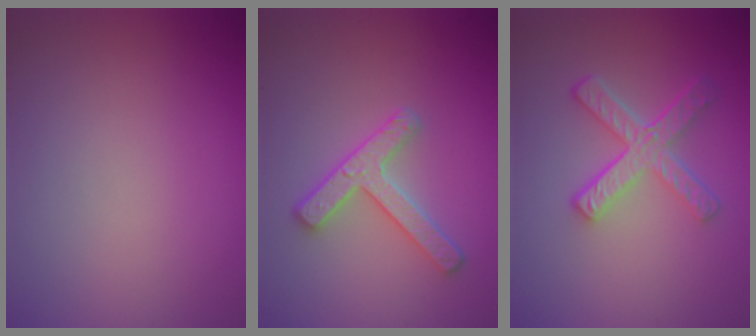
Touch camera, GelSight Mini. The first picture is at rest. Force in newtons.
{"total": 3.1, "press": 2.9, "slide": 1.1}
{"total": 4.5, "press": 3.3, "slide": 3.1}